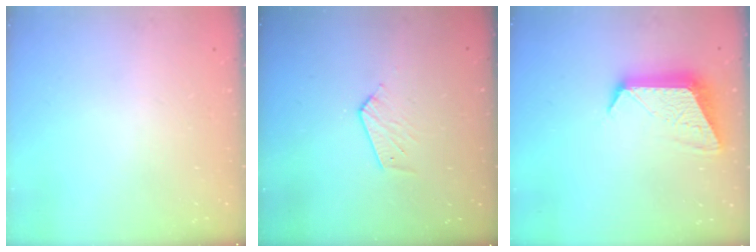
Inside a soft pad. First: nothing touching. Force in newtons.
{"total": 4.8, "press": 4.8, "slide": 0.5}
{"total": 12.1, "press": 12.1, "slide": 1.0}